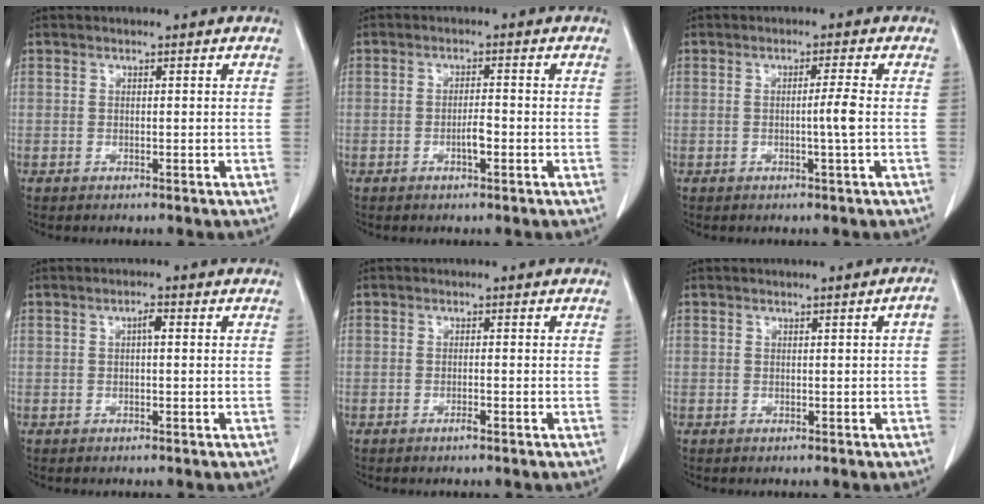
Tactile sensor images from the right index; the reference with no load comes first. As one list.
[{"total": 2.1, "force": [-0.7, 0.4, 1.9], "torque": [-0.031, 0.003, -0.011]}, {"total": 2.5, "force": [-0.3, -0.8, 2.3], "torque": [-0.035, 0.000, -0.003]}, {"total": 1.4, "force": [0.2, 0.3, 1.3], "torque": [-0.023, 0.004, 0.003]}, {"total": 0.8, "force": [-0.5, -0.1, 0.7], "torque": [-0.012, 0.001, -0.007]}, {"total": 1.2, "force": [0.0, 0.0, 1.2], "torque": [-0.013, 0.003, 0.001]}]